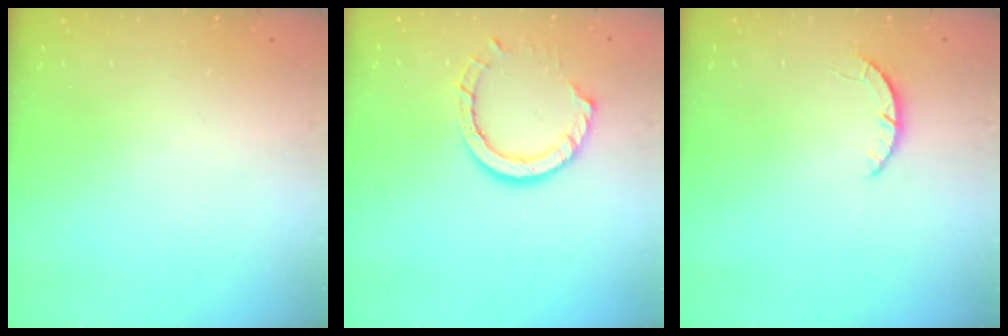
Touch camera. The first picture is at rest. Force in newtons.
{"total": 9.4, "press": 9.3, "slide": 0.7}
{"total": 2.2, "press": 2.2, "slide": 0.3}